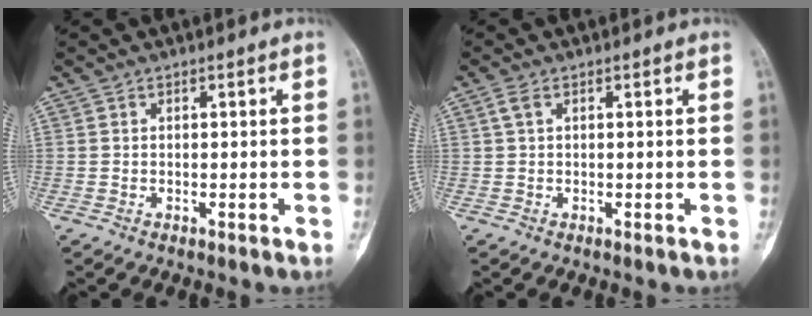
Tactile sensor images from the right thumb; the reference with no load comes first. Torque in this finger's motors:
{"motor_torque": [0.28, 0.28, 0.09, -0.10, 0.00]}